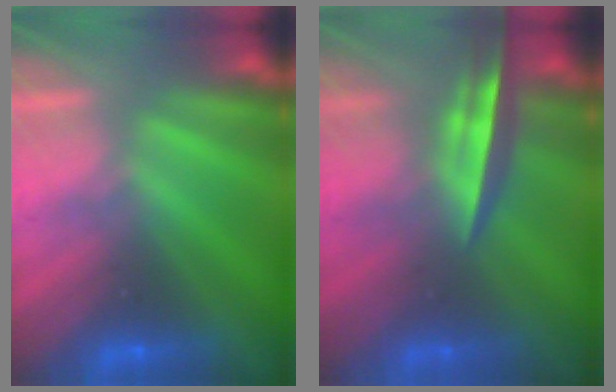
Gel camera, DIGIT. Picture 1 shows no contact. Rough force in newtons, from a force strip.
{"total": 3.9}